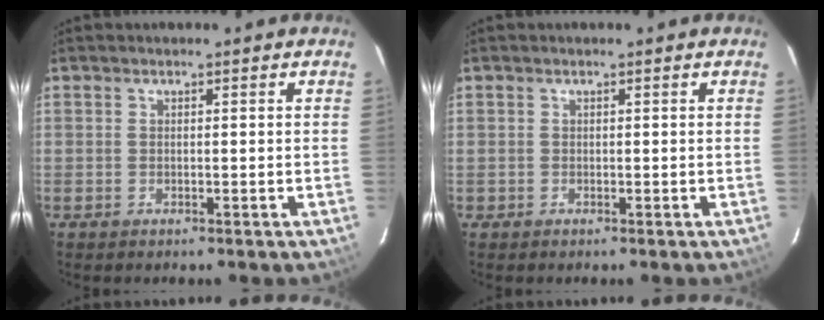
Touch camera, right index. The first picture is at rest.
{"total": 1.0, "force": [-0.2, 0.9, 0.0], "torque": [0.001, 0.004, -0.003]}